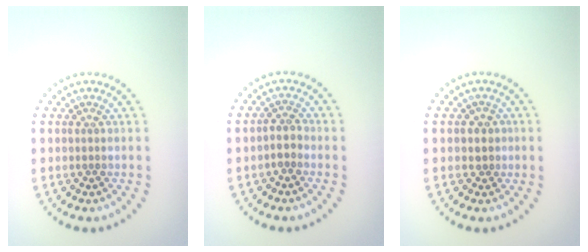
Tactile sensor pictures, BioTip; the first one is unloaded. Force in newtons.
{"total": 1.5, "press": 1.3, "slide": 0.8}
{"total": 1.5, "press": 1.3, "slide": 0.7}